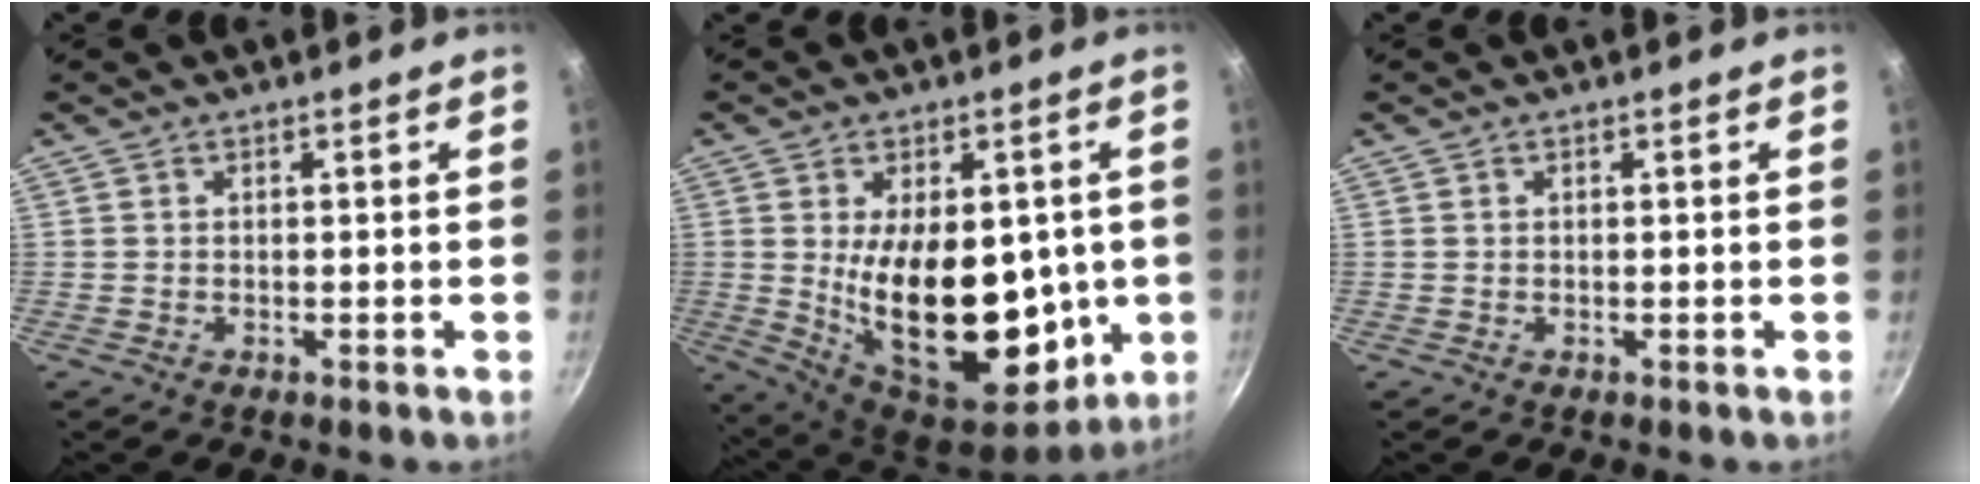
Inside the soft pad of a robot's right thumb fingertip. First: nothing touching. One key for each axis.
{"total": 22.3, "fx": -0.4, "fy": 12.8, "fz": 18.3, "tx": -0.256, "ty": -0.032, "tz": 0.014}
{"total": 0.0}